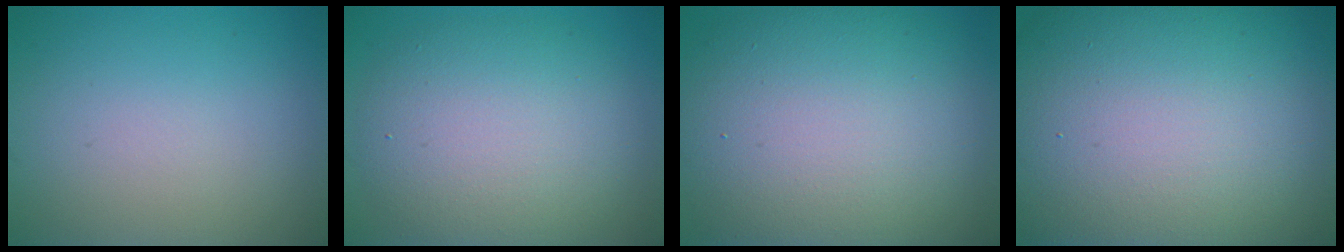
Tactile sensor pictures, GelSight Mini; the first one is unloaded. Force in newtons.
{"total": 8.2, "press": 8.2, "slide": 0.5}
{"total": 14.7, "press": 14.7, "slide": 0.9}
{"total": 23.4, "press": 23.3, "slide": 1.4}